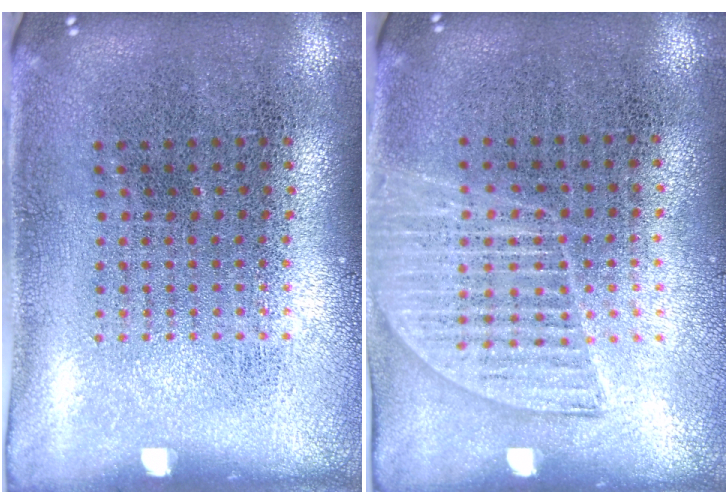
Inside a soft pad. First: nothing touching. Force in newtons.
{"total": 1.3, "press": 1.2, "slide": 0.6}